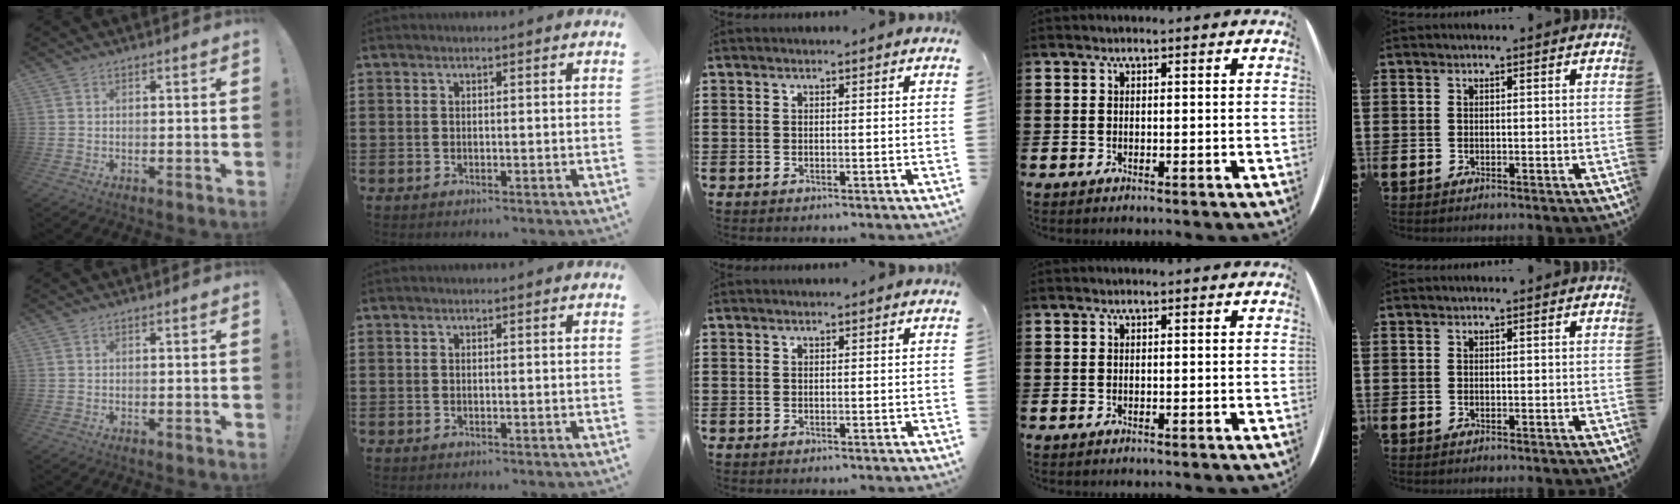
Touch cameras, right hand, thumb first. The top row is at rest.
{}